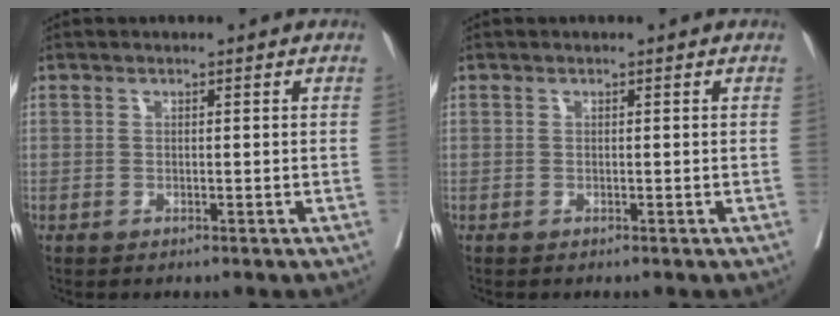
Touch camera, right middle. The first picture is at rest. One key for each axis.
{"total": 0.0}